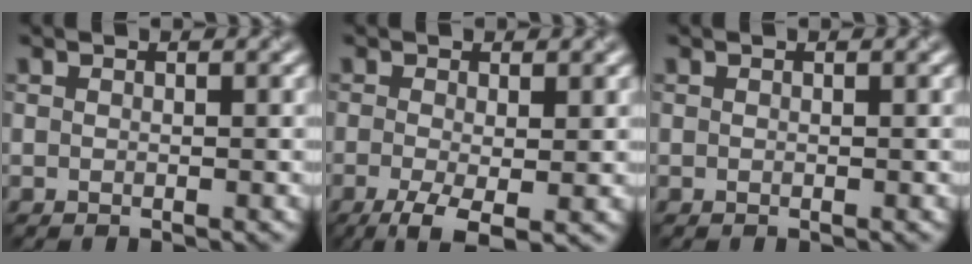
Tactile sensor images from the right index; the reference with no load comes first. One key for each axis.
{"total": 4.5, "fx": -1.6, "fy": 1.4, "fz": 3.9, "tx": -0.080, "ty": -0.008, "tz": -0.032}
{"total": 0.0}